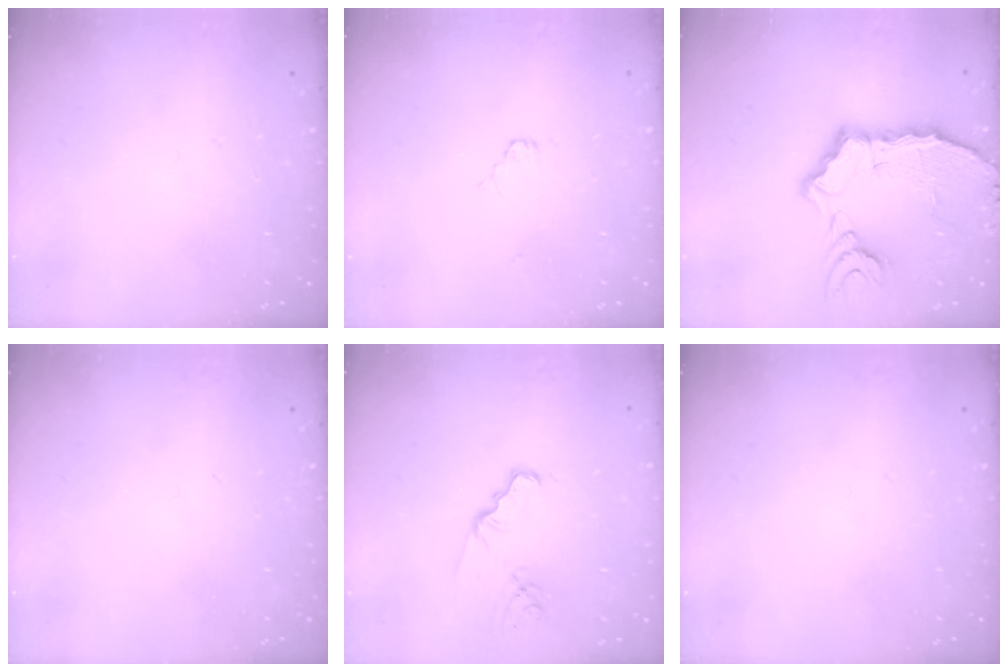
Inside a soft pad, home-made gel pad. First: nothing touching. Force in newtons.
{"total": 2.0, "press": 2.0, "slide": 0.2}
{"total": 12.5, "press": 12.4, "slide": 1.6}
{"total": 0.0}
{"total": 2.6, "press": 2.6, "slide": 0.3}
{"total": 0.0}